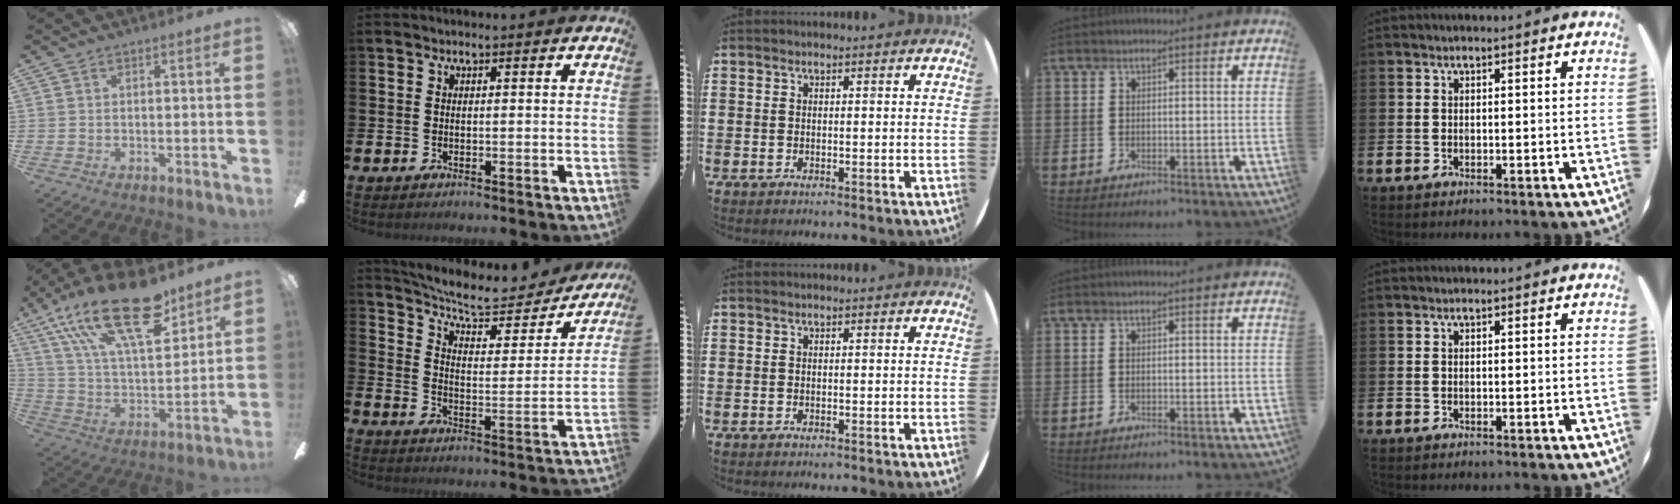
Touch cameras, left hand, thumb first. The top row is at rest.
{"thumb": {"total": 25.8, "force": [15.5, 10.6, 17.7], "torque": [-0.321, -0.083, 0.262]}, "index": {"total": 8.6, "force": [7.6, 2.2, 3.3], "torque": [-0.086, -0.049, 0.127]}}